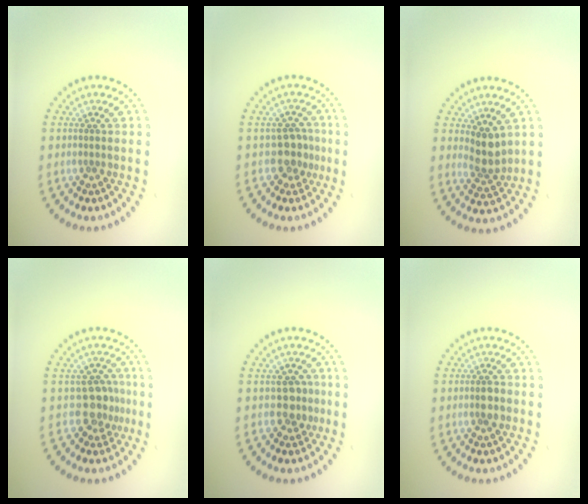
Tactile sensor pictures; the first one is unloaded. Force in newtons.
{"total": 2.4, "press": 2.0, "slide": 1.3}
{"total": 2.7, "press": 2.2, "slide": 1.5}
{"total": 2.7, "press": 2.0, "slide": 1.7}
{"total": 1.9, "press": 1.6, "slide": 1.0}
{"total": 1.5, "press": 1.4, "slide": 0.5}